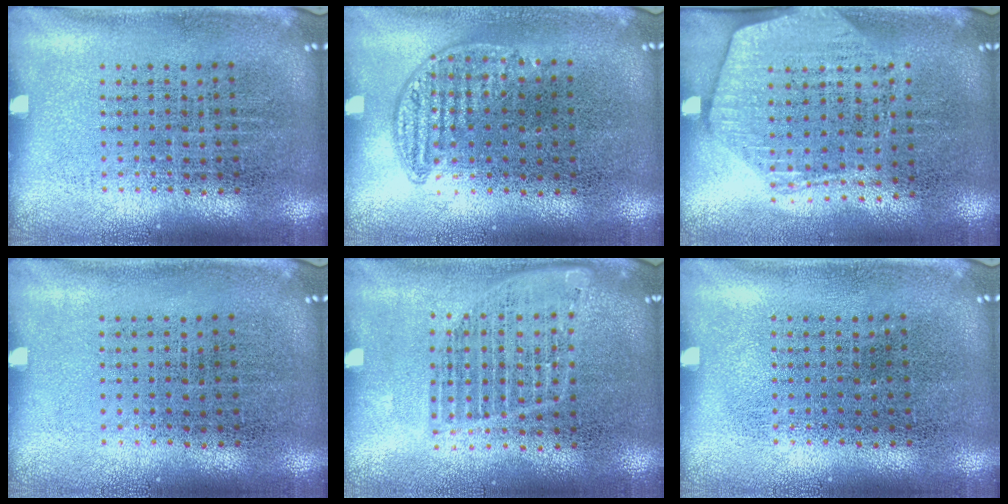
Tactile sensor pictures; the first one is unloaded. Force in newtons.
{"total": 0.8, "press": 0.6, "slide": 0.5}
{"total": 1.9, "press": 1.7, "slide": 0.8}
{"total": 0.0}
{"total": 1.3, "press": 1.2, "slide": 0.5}
{"total": 0.0}